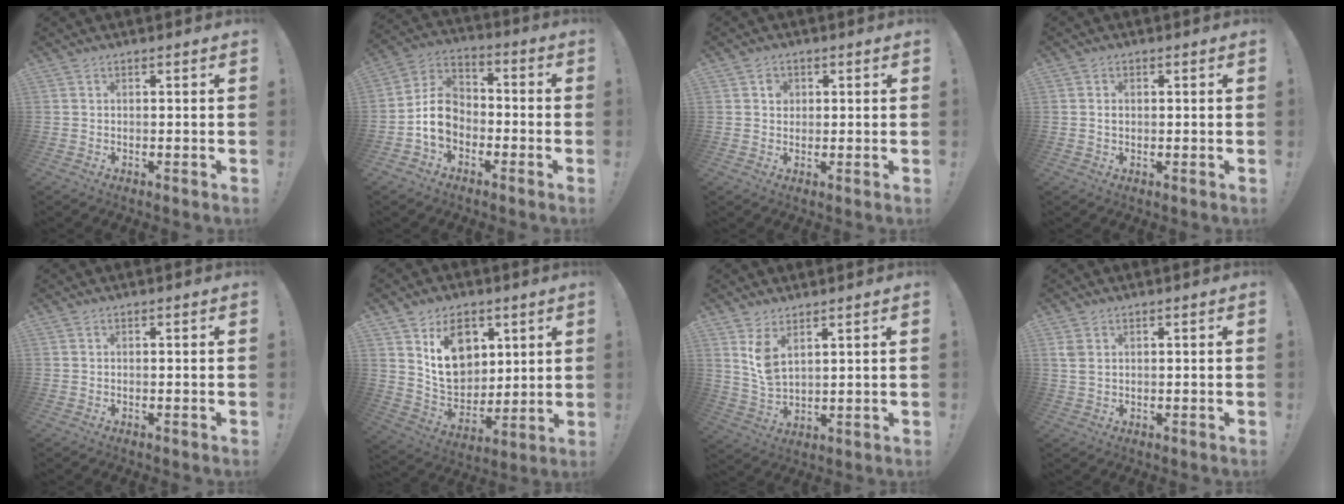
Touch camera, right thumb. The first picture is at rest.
{"total": 10.6, "force": [-3.9, 8.2, 5.5], "torque": [-0.088, 0.027, -0.065]}
{"total": 2.7, "force": [0.7, 2.5, 0.9], "torque": [-0.002, -0.002, 0.009]}
{"total": 1.1, "force": [0.2, 0.9, 0.6], "torque": [-0.007, 0.002, 0.003]}
{"total": 0.0}
{"total": 14.8, "force": [7.0, 10.8, 7.2], "torque": [-0.108, -0.037, 0.134]}
{"total": 6.6, "force": [4.1, 3.0, 4.2], "torque": [-0.073, -0.025, 0.078]}
{"total": 2.6, "force": [1.0, 1.6, 1.9], "torque": [-0.036, 0.004, 0.020]}